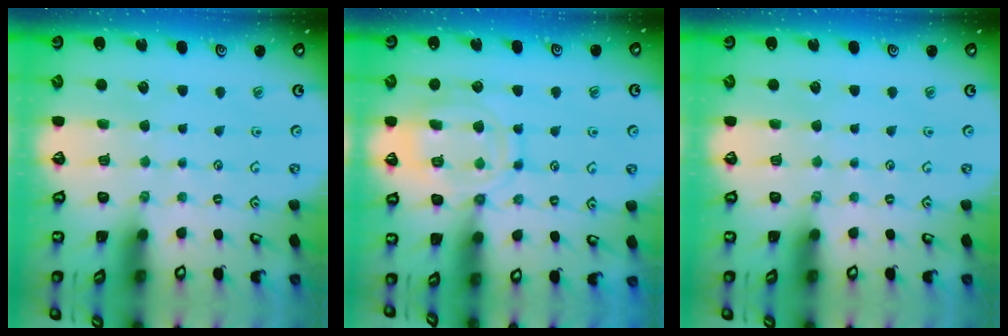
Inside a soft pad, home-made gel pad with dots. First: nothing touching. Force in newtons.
{"total": 13.4, "press": 13.4, "slide": 1.2}
{"total": 0.0}